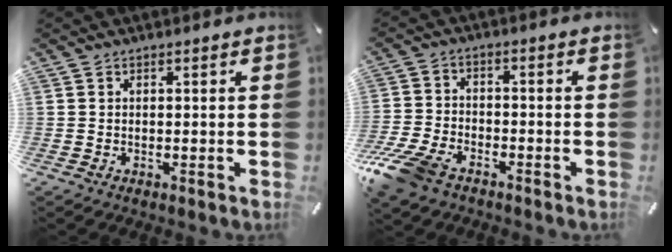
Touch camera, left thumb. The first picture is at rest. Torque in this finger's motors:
{"motor_torque": [0.60, 1.87, 0.35, 0.11, 0.30]}